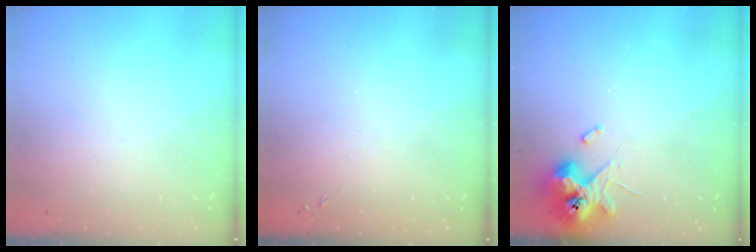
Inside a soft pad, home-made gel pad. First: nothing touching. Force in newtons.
{"total": 0.0}
{"total": 11.1, "press": 11.0, "slide": 1.8}